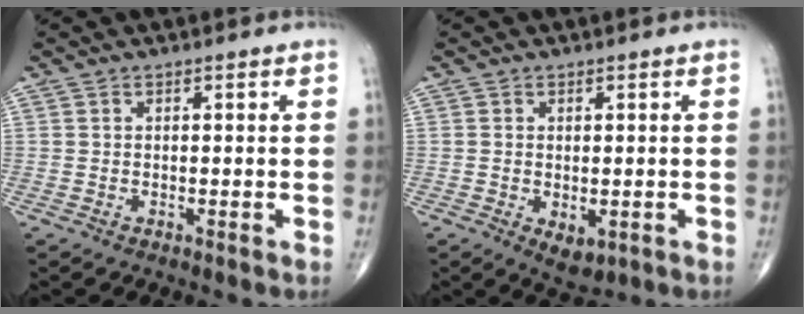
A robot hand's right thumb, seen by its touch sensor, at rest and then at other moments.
{"total": 3.8, "force": [-1.0, 2.2, 2.9], "torque": [-0.040, -0.006, -0.003]}